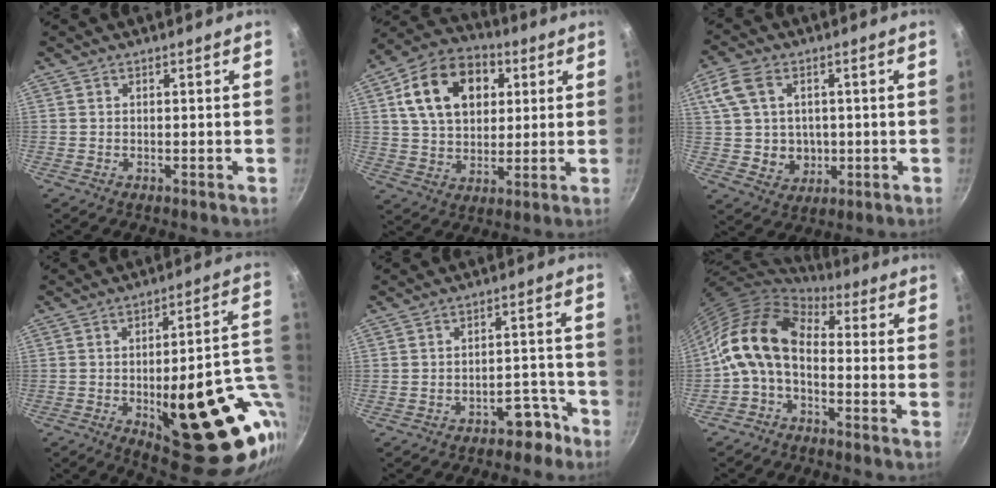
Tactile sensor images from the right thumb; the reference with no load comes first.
{"total": 17.5, "force": [5.2, 12.2, 11.4], "torque": [-0.168, 0.010, 0.078]}
{"total": 10.7, "force": [1.7, 8.5, 6.2], "torque": [-0.100, -0.003, 0.037]}
{"total": 27.1, "force": [-4.9, 10.2, 24.7], "torque": [-0.285, 0.000, -0.049]}
{"total": 5.4, "force": [-3.8, 2.9, 2.5], "torque": [0.000, 0.061, -0.034]}
{"total": 11.6, "force": [-1.1, 7.1, 9.0], "torque": [-0.153, 0.034, -0.038]}